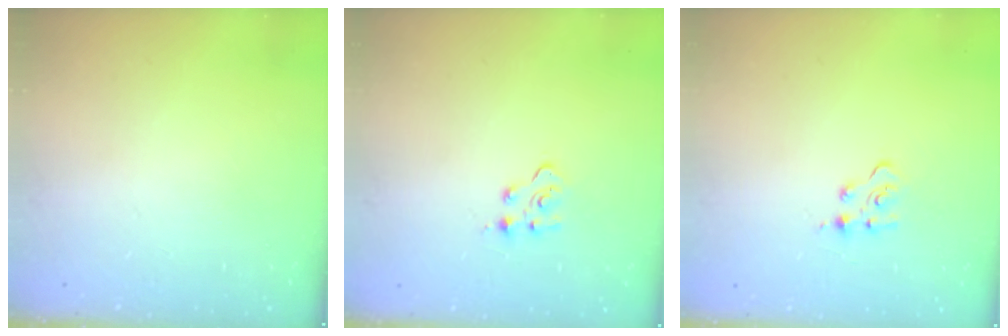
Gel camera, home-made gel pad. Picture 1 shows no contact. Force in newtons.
{"total": 3.9, "press": 3.8, "slide": 0.5}
{"total": 5.2, "press": 5.2, "slide": 0.5}